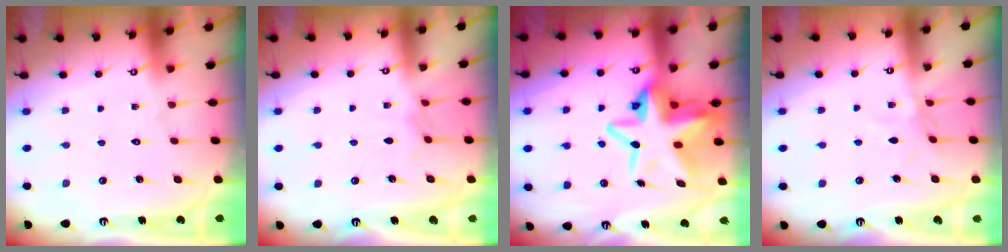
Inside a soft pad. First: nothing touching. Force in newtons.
{"total": 3.5, "press": 3.5, "slide": 0.5}
{"total": 14.4, "press": 14.3, "slide": 1.9}
{"total": 3.2, "press": 3.2, "slide": 0.2}